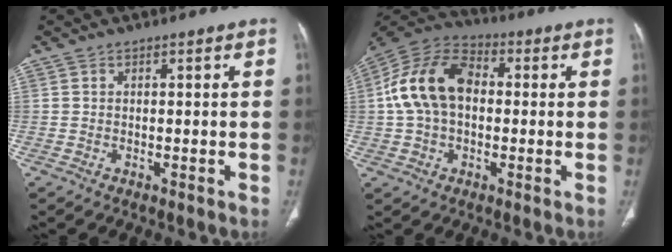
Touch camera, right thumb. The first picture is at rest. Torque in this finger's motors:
{"motor_torque": [1.55, 2.55, 0.80, -0.73, 0.16]}